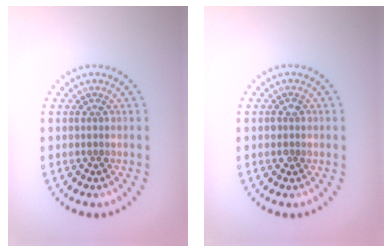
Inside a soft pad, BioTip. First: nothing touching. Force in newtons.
{"total": 1.1, "press": 1.0, "slide": 0.2}